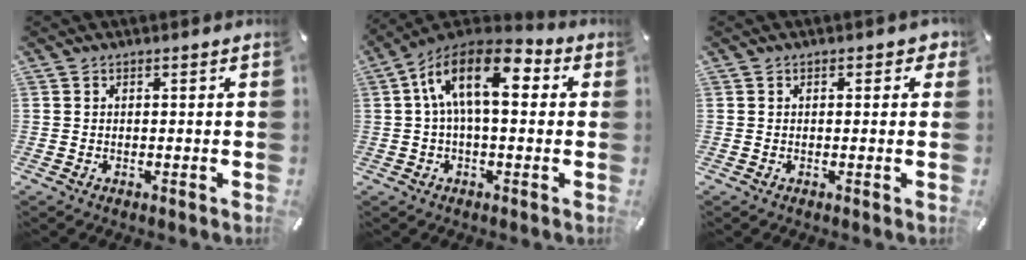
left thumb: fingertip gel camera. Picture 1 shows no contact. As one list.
[{"total": 14.6, "force": [3.2, 7.3, 12.3], "torque": [-0.213, -0.011, 0.052]}, {"total": 1.6, "force": [0.3, 1.0, 1.3], "torque": [-0.009, 0.000, 0.001]}]